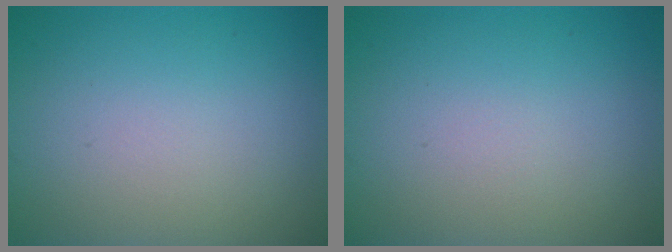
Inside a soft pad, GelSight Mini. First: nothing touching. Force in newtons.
{"total": 0.0}